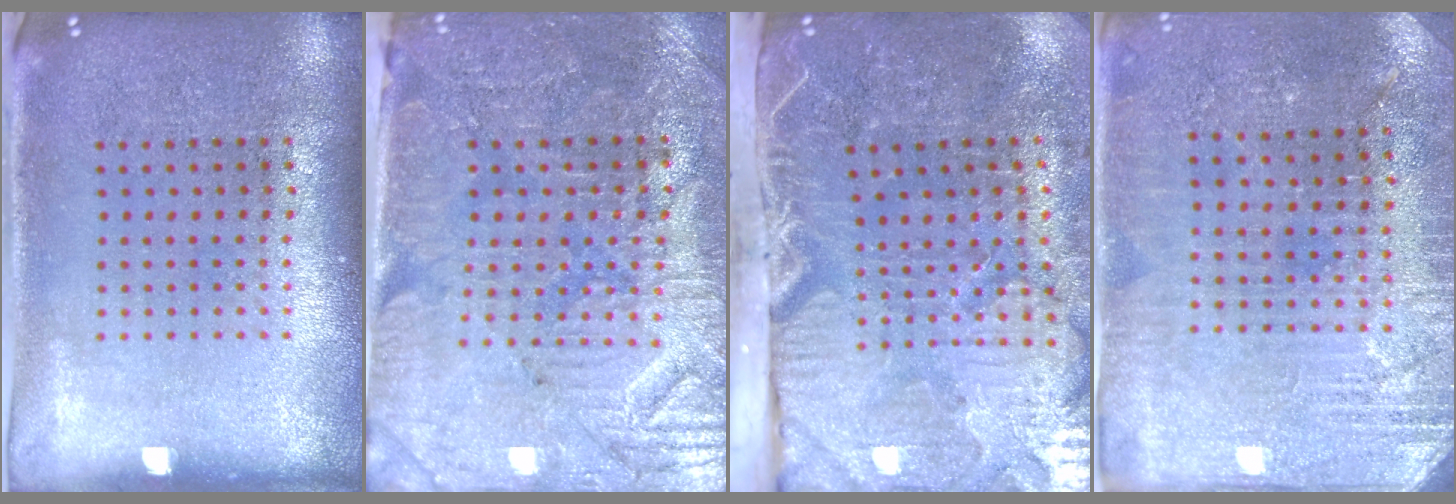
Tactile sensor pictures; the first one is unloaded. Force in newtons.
{"total": 3.7, "press": 3.5, "slide": 1.3}
{"total": 5.4, "press": 4.4, "slide": 3.0}
{"total": 2.8, "press": 2.8, "slide": 0.5}